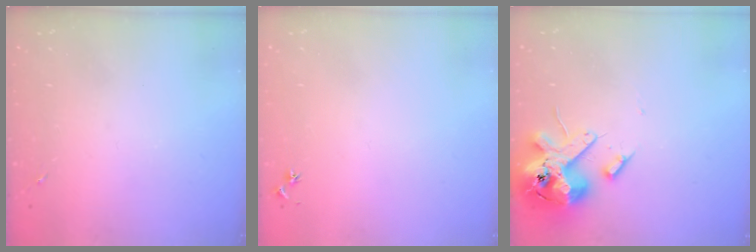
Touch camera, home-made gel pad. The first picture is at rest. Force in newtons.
{"total": 3.0, "press": 2.9, "slide": 0.3}
{"total": 14.5, "press": 14.4, "slide": 2.4}